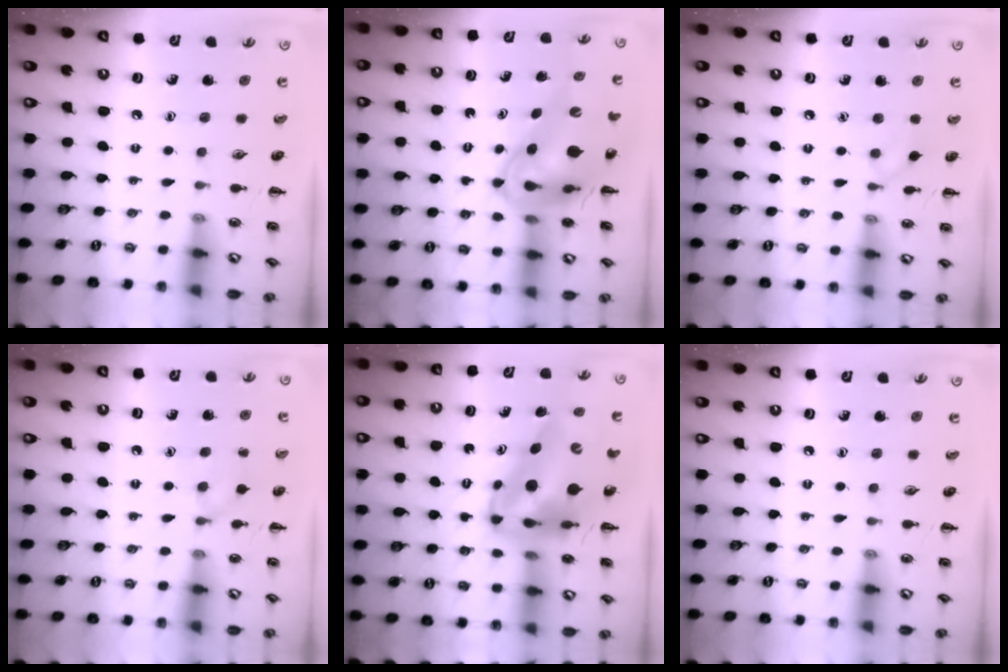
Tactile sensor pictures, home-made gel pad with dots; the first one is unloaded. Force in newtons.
{"total": 11.5, "press": 11.0, "slide": 3.3}
{"total": 5.1, "press": 4.8, "slide": 1.8}
{"total": 6.2, "press": 5.9, "slide": 2.1}
{"total": 11.1, "press": 10.6, "slide": 3.4}
{"total": 0.0}